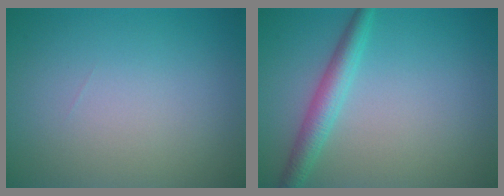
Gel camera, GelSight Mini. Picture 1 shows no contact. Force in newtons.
{"total": 2.8, "press": 2.8, "slide": 0.1}